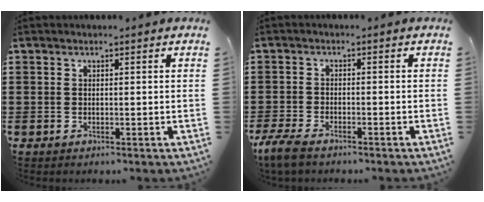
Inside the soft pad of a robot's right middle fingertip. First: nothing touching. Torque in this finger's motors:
{"motor_torque": [0.81, -0.13, 0.36, 0.09]}